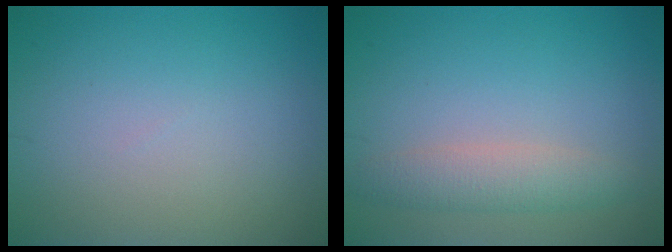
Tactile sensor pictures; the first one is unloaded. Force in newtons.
{"total": 2.8, "press": 2.8, "slide": 0.0}